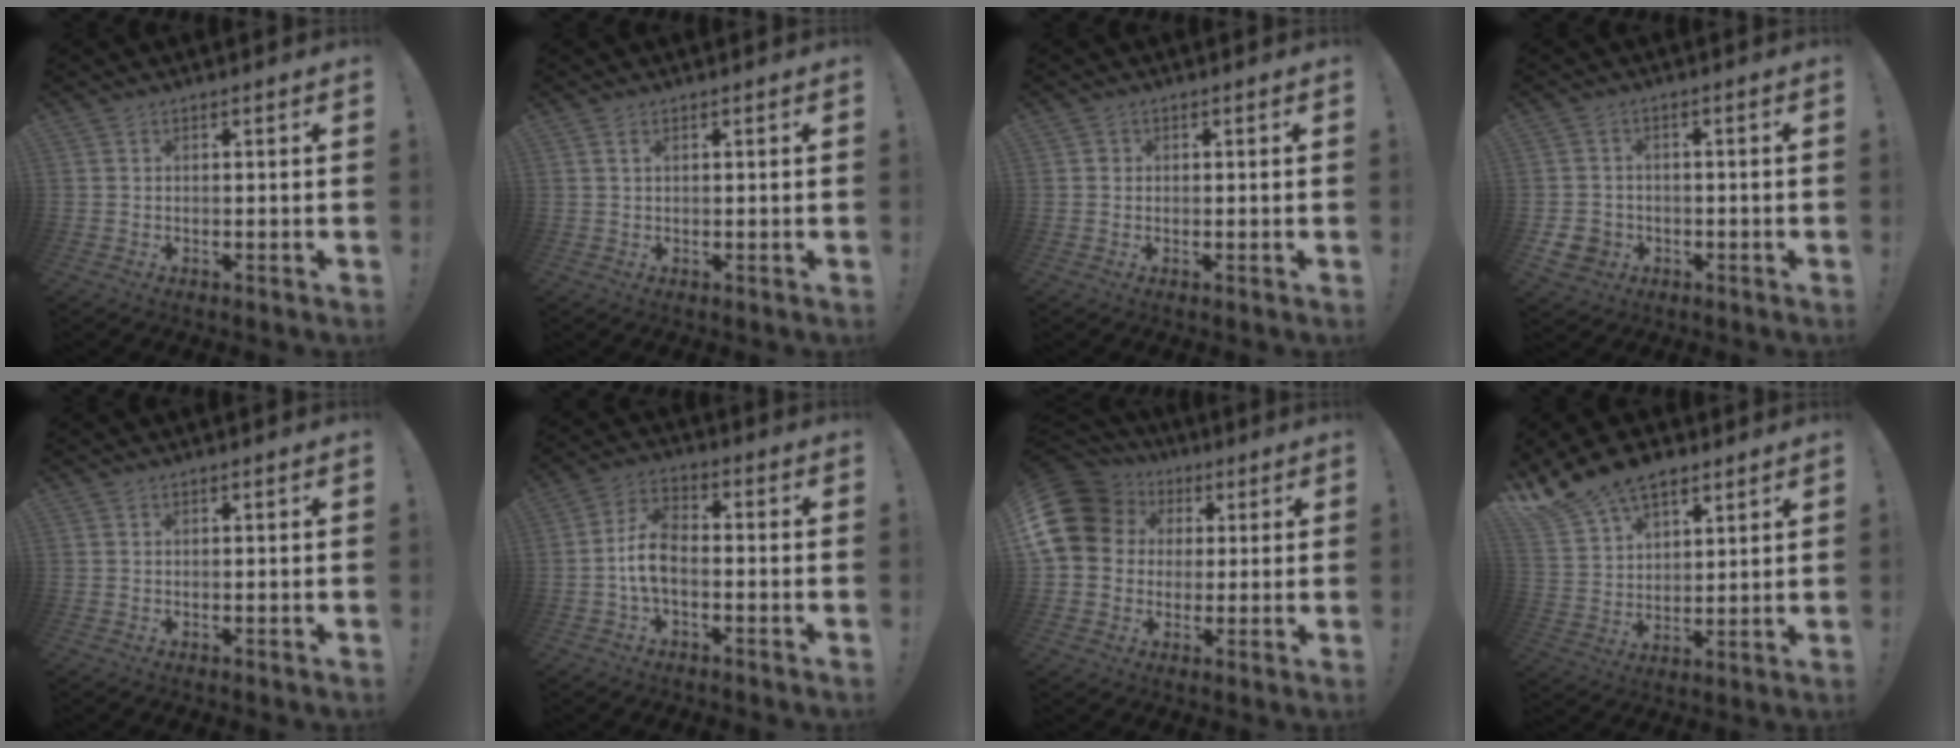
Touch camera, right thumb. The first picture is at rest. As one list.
[{"total": 1.1, "force": [0.7, 0.3, 0.8], "torque": [-0.011, -0.001, 0.011]}, {"total": 0.9, "force": [0.2, 0.9, 0.2], "torque": [0.003, 0.001, 0.002]}, {"total": 5.5, "force": [-2.2, 4.7, 1.9], "torque": [-0.045, 0.014, -0.038]}, {"total": 0.0}, {"total": 8.8, "force": [-1.9, 4.9, 7.0], "torque": [-0.155, 0.007, -0.033]}, {"total": 15.8, "force": [3.9, 13.1, 7.8], "torque": [-0.156, -0.004, 0.080]}, {"total": 13.5, "force": [10.2, 7.2, 5.2], "torque": [-0.106, -0.064, 0.196]}]